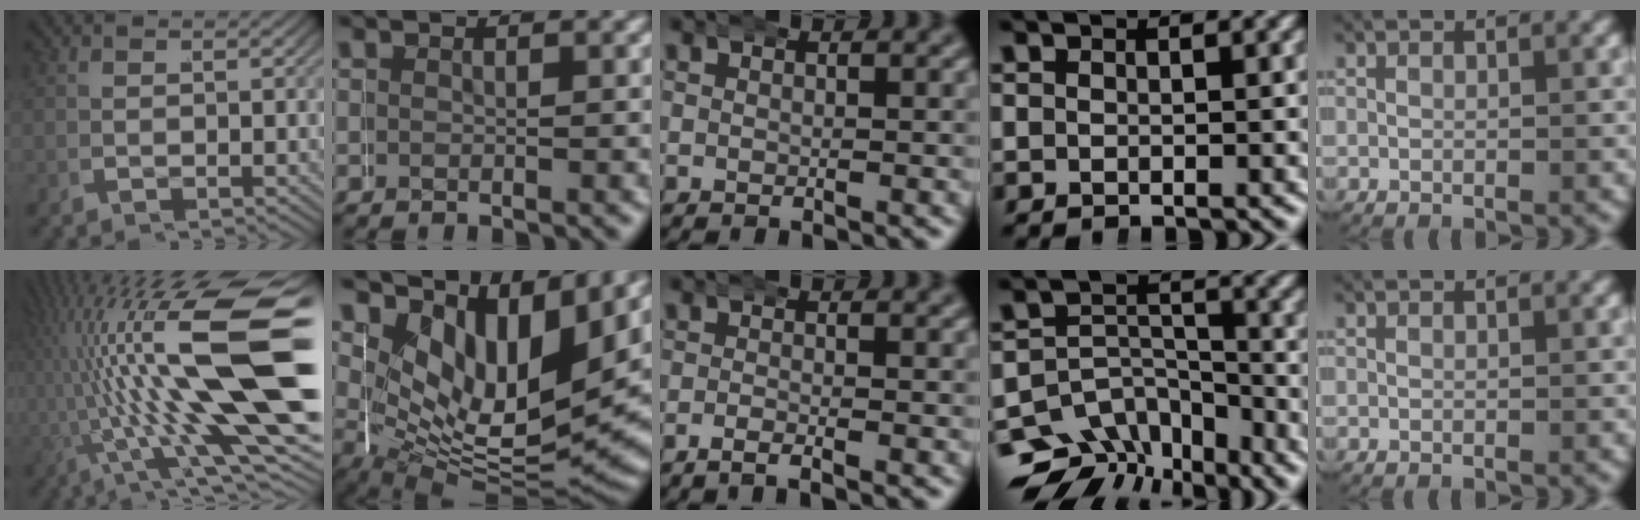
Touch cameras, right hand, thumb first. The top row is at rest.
{"thumb": {"total": 15.7, "force": [1.4, 5.3, 14.7], "torque": [-0.242, -0.011, 0.034]}, "index": {"total": 12.0, "force": [2.4, 6.7, 9.7], "torque": [-0.177, -0.044, 0.061]}, "middle": {"total": 1.5, "force": [-1.1, -0.1, 0.9], "torque": [-0.022, -0.002, -0.022]}, "ring": {"total": 10.1, "force": [-5.6, 7.3, 4.2], "torque": [-0.071, -0.036, -0.091]}}